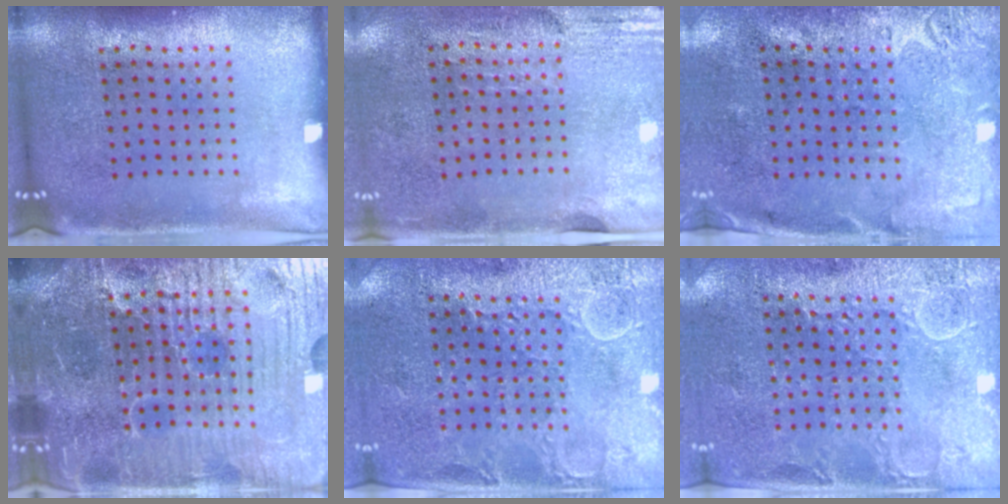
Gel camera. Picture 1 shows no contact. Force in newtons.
{"total": 2.9, "press": 2.5, "slide": 1.5}
{"total": 2.8, "press": 2.2, "slide": 1.8}
{"total": 6.8, "press": 6.2, "slide": 2.9}
{"total": 2.7, "press": 2.7, "slide": 0.6}
{"total": 2.8, "press": 2.7, "slide": 0.8}